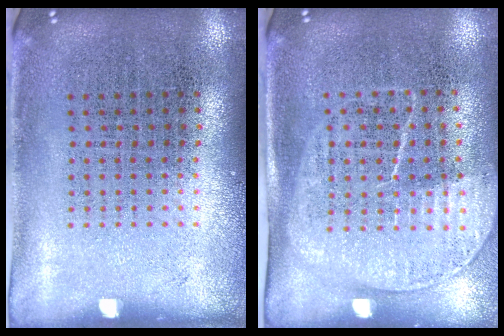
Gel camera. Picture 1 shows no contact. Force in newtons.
{"total": 1.7, "press": 1.4, "slide": 0.9}